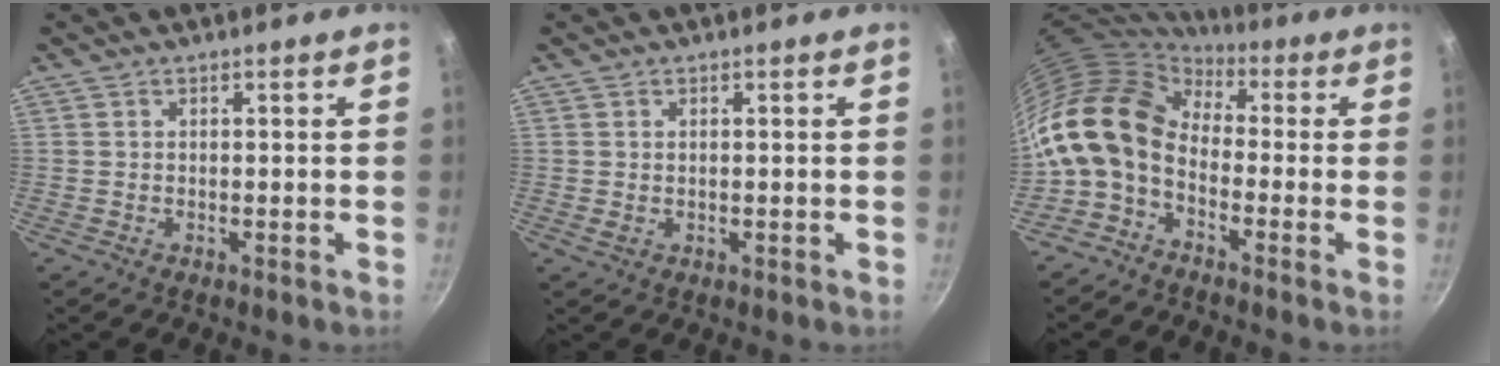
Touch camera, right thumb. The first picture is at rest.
{"total": 1.1, "force": [0.2, 0.8, 0.8], "torque": [-0.009, -0.004, 0.004]}
{"total": 14.1, "force": [-1.0, 9.8, 10.0], "torque": [-0.182, 0.030, -0.041]}